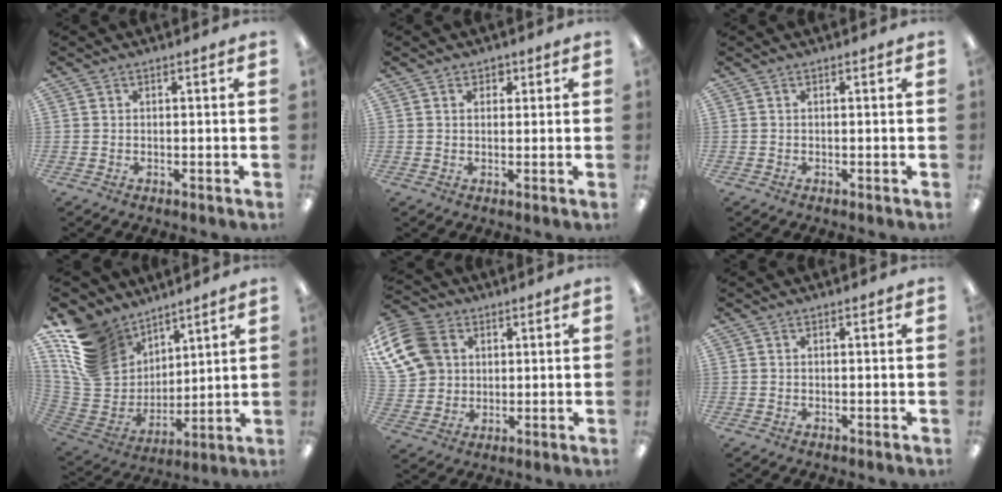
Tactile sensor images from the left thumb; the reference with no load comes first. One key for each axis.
{"total": 1.9, "fx": 1.0, "fy": 1.6, "fz": 0.5, "tx": 0.003, "ty": -0.003, "tz": 0.013}
{"total": 0.0}
{"total": 17.7, "fx": 10.0, "fy": 12.6, "fz": 7.2, "tx": -0.168, "ty": -0.056, "tz": 0.199}
{"total": 14.0, "fx": 5.2, "fy": 11.0, "fz": 6.9, "tx": -0.162, "ty": 0.004, "tz": 0.104}
{"total": 0.0}